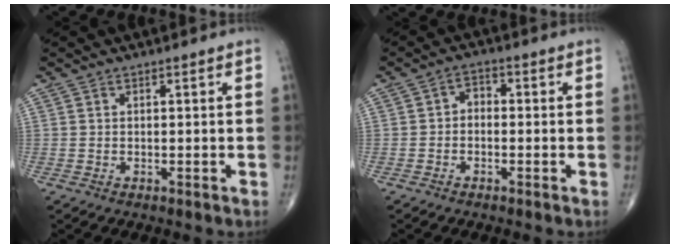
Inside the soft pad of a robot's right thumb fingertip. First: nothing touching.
{"total": 2.7, "force": [-0.5, 2.0, 1.8], "torque": [-0.014, 0.016, -0.019]}